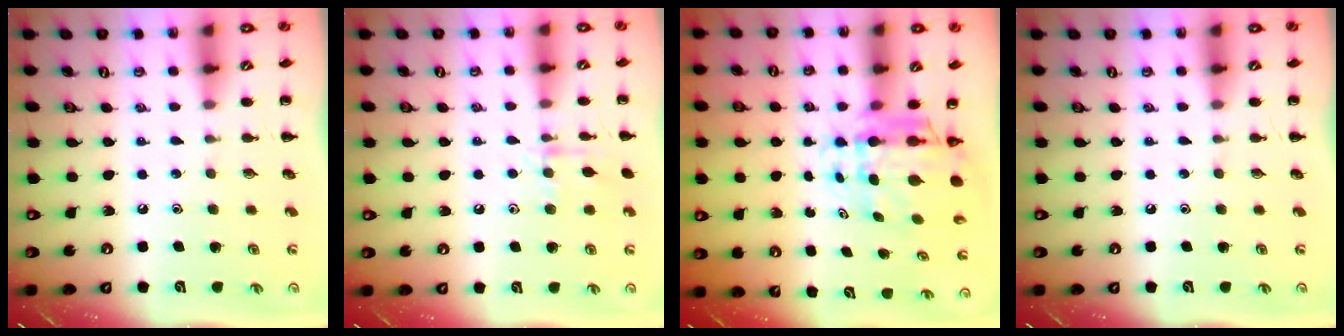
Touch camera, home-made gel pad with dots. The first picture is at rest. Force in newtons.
{"total": 7.6, "press": 7.5, "slide": 1.5}
{"total": 7.0, "press": 6.6, "slide": 2.3}
{"total": 0.0}